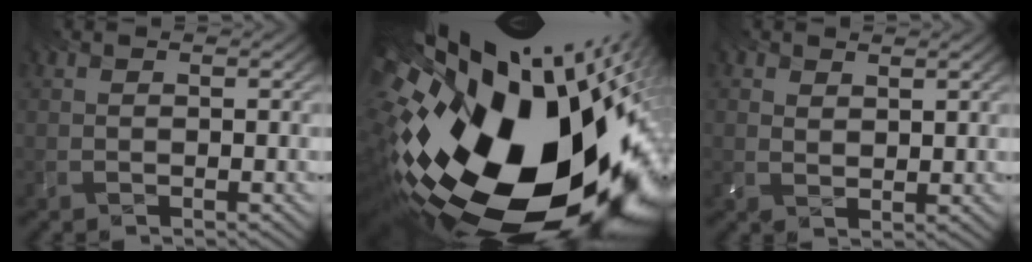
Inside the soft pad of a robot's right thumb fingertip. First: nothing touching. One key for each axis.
{"total": 21.2, "fx": -3.6, "fy": 12.4, "fz": 16.8, "tx": -0.302, "ty": -0.071, "tz": -0.049}
{"total": 1.3, "fx": 1.1, "fy": -0.1, "fz": -0.6, "tx": -0.003, "ty": -0.012, "tz": 0.044}